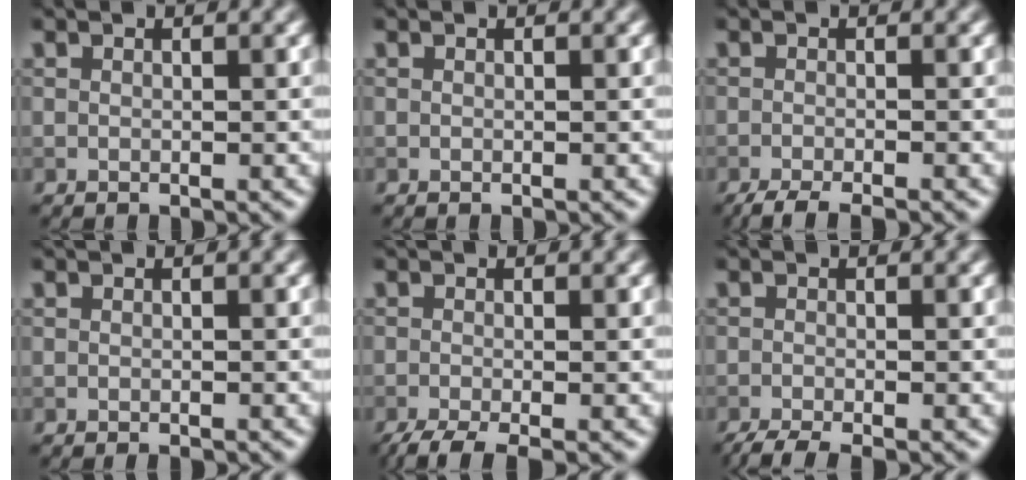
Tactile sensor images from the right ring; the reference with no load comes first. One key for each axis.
{"total": 0.0}
{"total": 3.5, "fx": -2.7, "fy": 0.6, "fz": 2.1, "tx": -0.029, "ty": -0.005, "tz": -0.052}
{"total": 0.6, "fx": -0.5, "fy": 0.1, "fz": 0.3, "tx": -0.002, "ty": 0.000, "tz": -0.007}
{"total": 4.0, "fx": -2.6, "fy": 1.0, "fz": 2.9, "tx": -0.044, "ty": -0.010, "tz": -0.051}
{"total": 3.3, "fx": -2.5, "fy": 0.6, "fz": 2.0, "tx": -0.030, "ty": -0.007, "tz": -0.051}